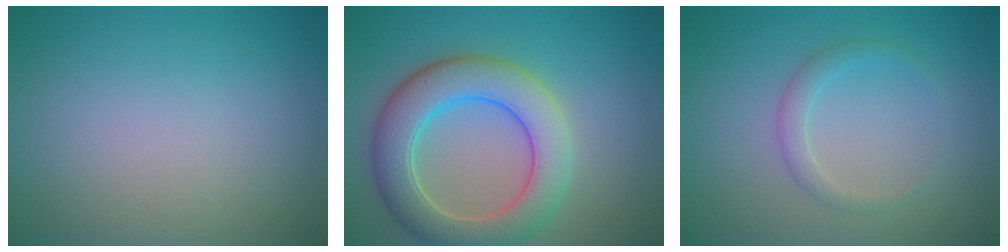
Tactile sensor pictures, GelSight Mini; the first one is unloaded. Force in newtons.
{"total": 6.9, "press": 6.9, "slide": 0.8}
{"total": 1.5, "press": 1.5, "slide": 0.2}